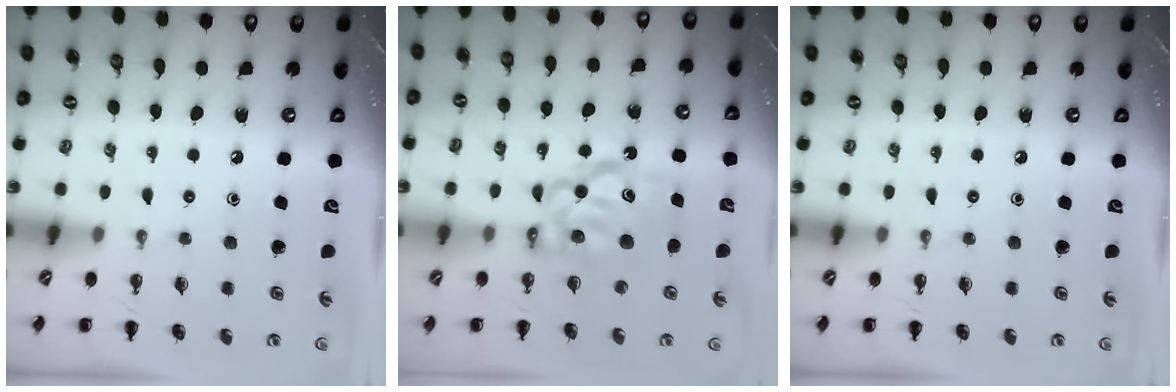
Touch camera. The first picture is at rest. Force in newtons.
{"total": 7.6, "press": 7.4, "slide": 1.9}
{"total": 0.0}